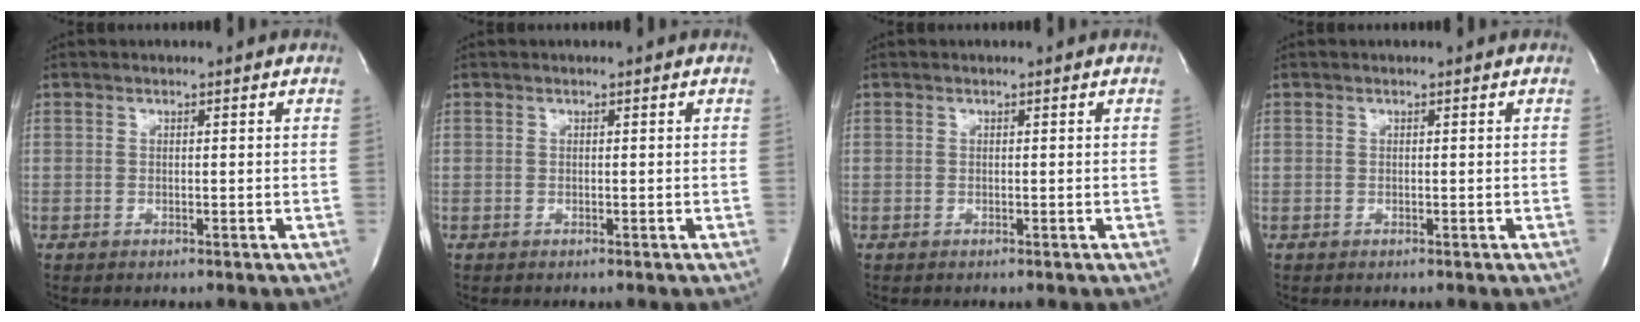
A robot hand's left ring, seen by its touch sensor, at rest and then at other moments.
{"total": 0.0}
{"total": 0.0}
{"total": 0.0}